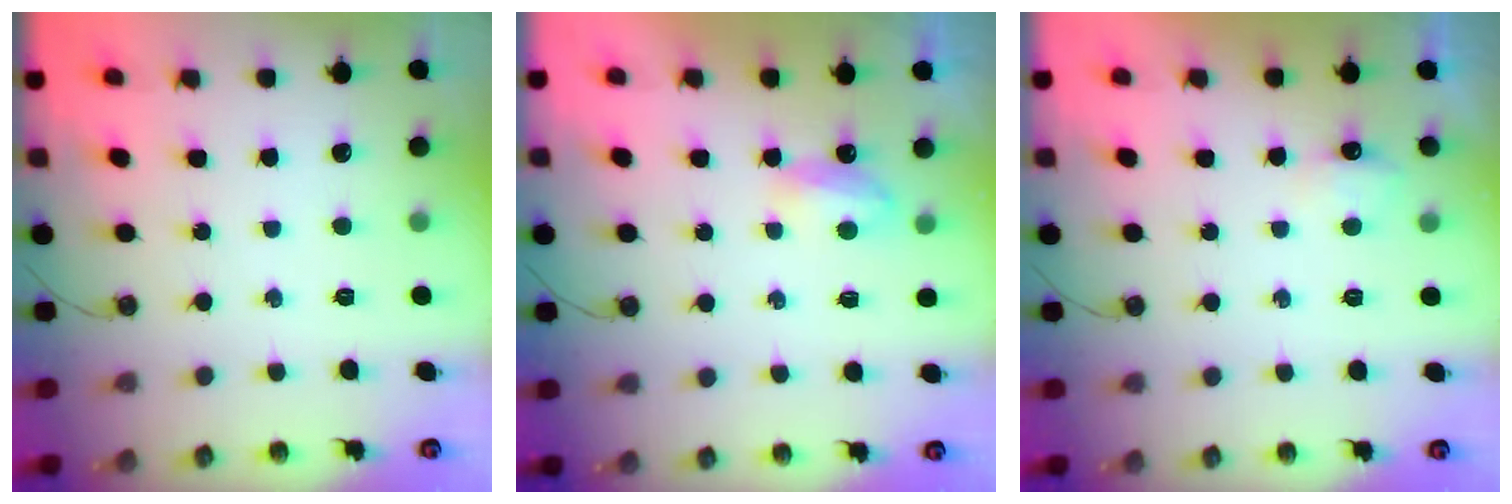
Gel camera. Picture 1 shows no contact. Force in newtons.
{"total": 4.4, "press": 4.4, "slide": 0.6}
{"total": 5.3, "press": 5.2, "slide": 1.0}